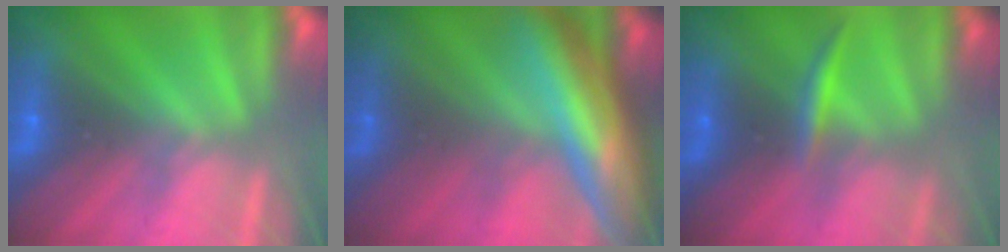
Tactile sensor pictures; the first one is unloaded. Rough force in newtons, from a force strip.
{"total": 8.2}
{"total": 2.4}